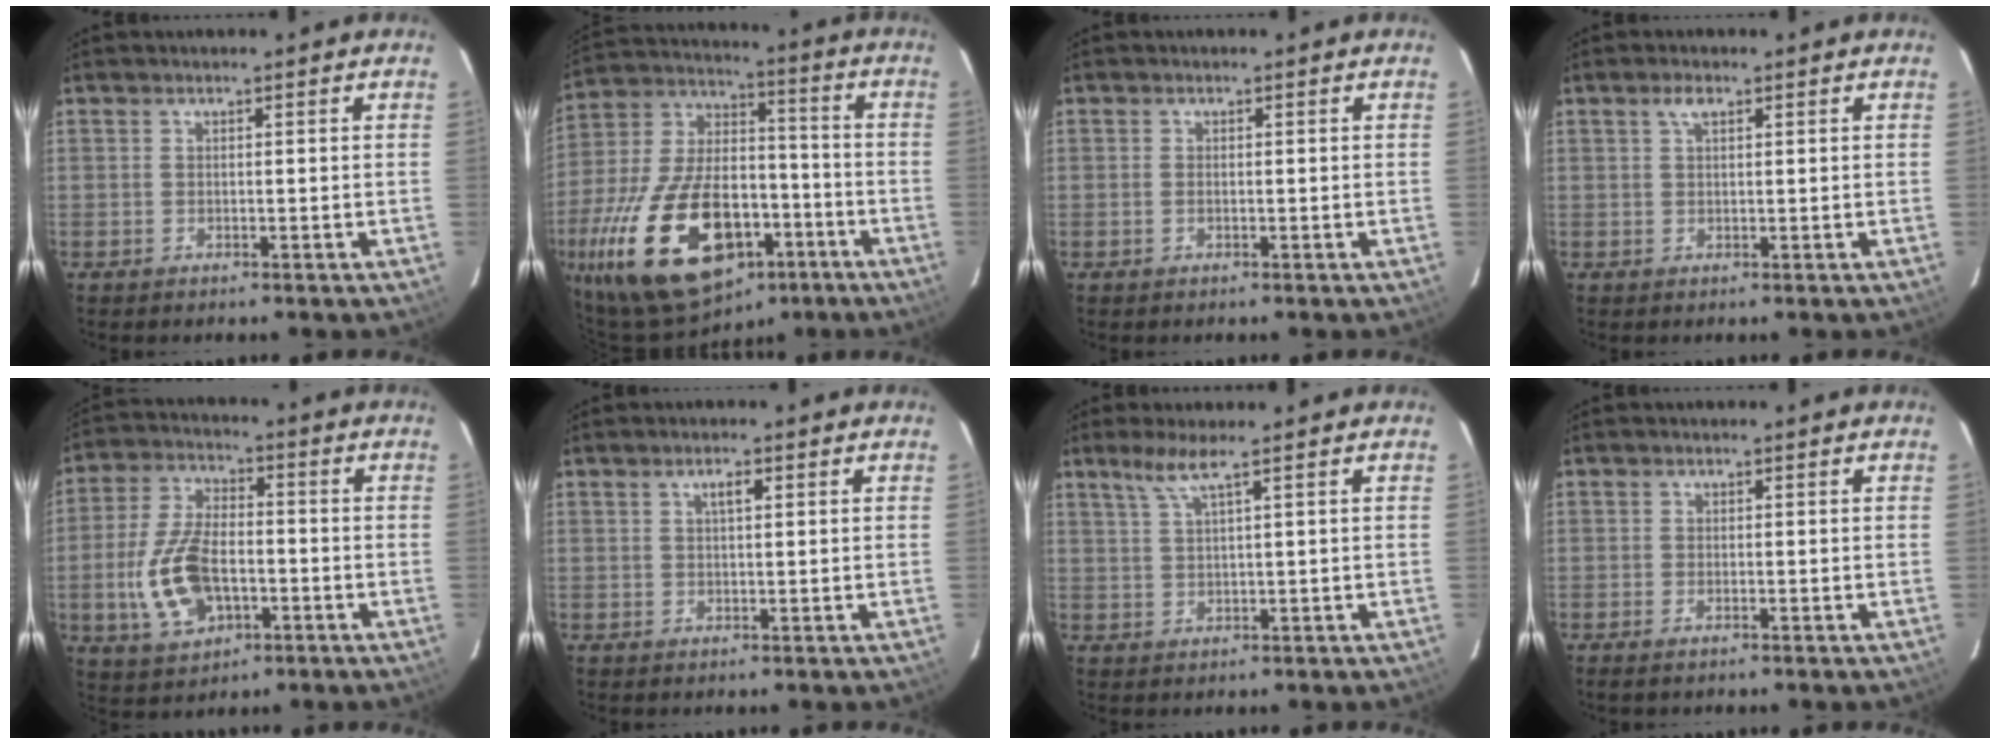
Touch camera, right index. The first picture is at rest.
{"total": 28.8, "force": [-13.7, 15.5, 20.0], "torque": [-0.412, -0.012, -0.211]}
{"total": 0.6, "force": [-0.3, 0.4, 0.4], "torque": [-0.009, 0.000, -0.006]}
{"total": 1.8, "force": [0.9, 0.8, 1.3], "torque": [-0.026, 0.006, 0.017]}
{"total": 13.7, "force": [-3.7, 7.8, 10.6], "torque": [-0.228, 0.004, -0.059]}
{"total": 1.8, "force": [0.7, 0.6, 1.5], "torque": [-0.026, 0.006, 0.011]}
{"total": 3.4, "force": [2.1, -0.7, 2.5], "torque": [-0.052, -0.002, 0.045]}
{"total": 1.0, "force": [-0.8, 0.3, 0.6], "torque": [-0.014, -0.002, -0.015]}